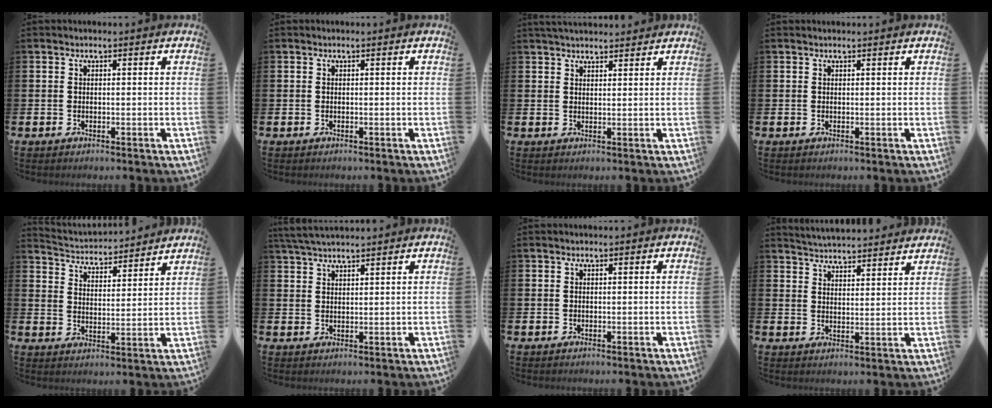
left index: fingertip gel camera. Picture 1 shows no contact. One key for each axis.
{"total": 0.0}
{"total": 2.8, "fx": 2.8, "fy": 0.5, "fz": 0.4, "tx": -0.011, "ty": -0.009, "tz": 0.050}
{"total": 0.0}
{"total": 3.7, "fx": 3.7, "fy": 0.5, "fz": -0.1, "tx": -0.024, "ty": -0.036, "tz": 0.060}
{"total": 3.7, "fx": 3.5, "fy": 0.5, "fz": 1.2, "tx": -0.029, "ty": -0.008, "tz": 0.066}
{"total": 0.0}
{"total": 4.4, "fx": 4.4, "fy": 0.2, "fz": -0.3, "tx": -0.009, "ty": -0.033, "tz": 0.079}